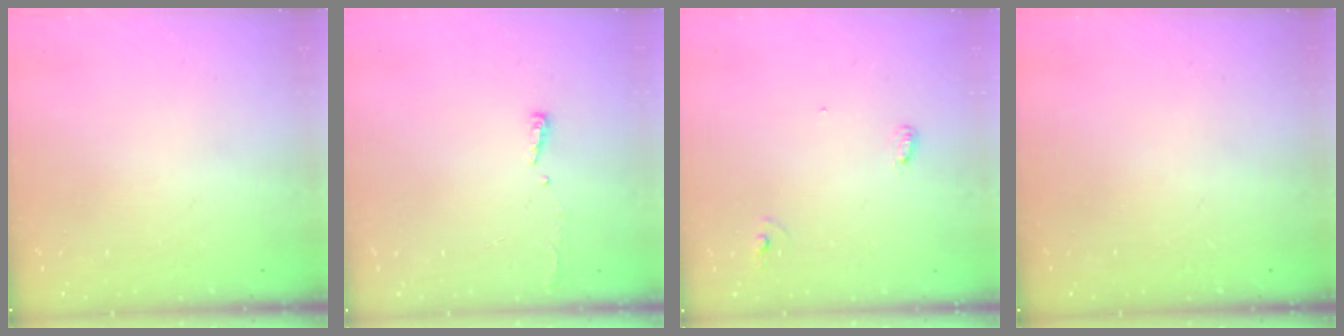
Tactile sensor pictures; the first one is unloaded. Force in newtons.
{"total": 3.2, "press": 3.2, "slide": 0.6}
{"total": 4.5, "press": 4.5, "slide": 0.4}
{"total": 0.0}